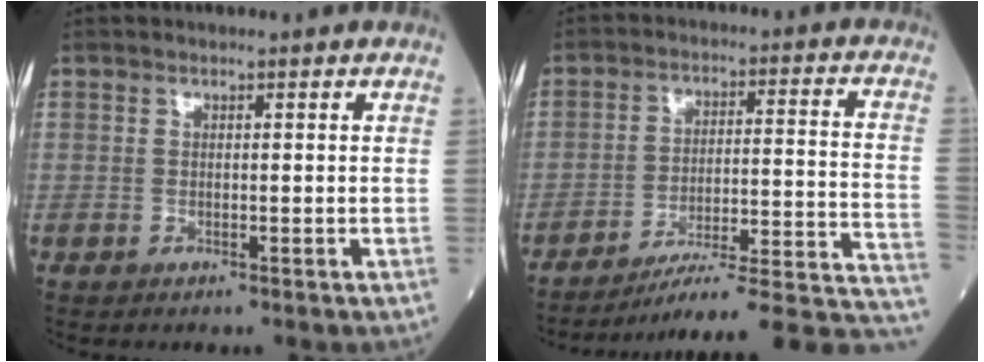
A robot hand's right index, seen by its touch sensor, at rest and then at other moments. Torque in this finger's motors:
{"motor_torque": [0.07, -0.06, 0.11, 0.04]}